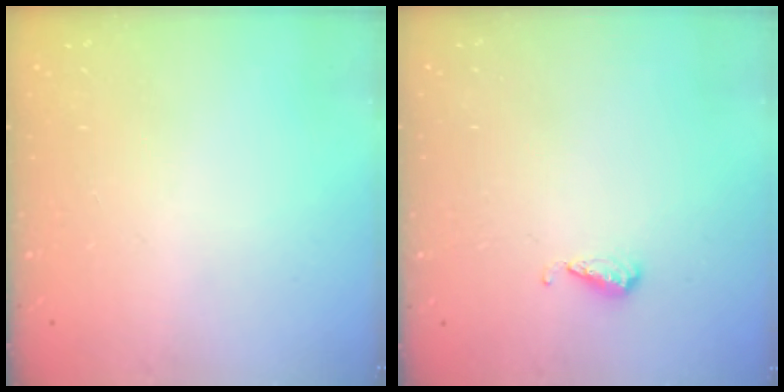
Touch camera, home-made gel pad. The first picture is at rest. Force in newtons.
{"total": 4.9, "press": 4.9, "slide": 0.5}